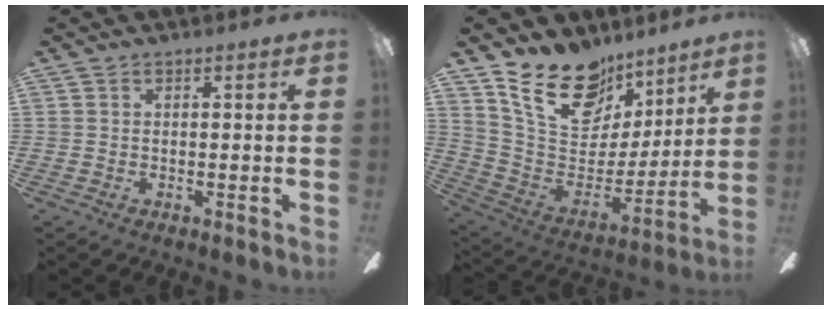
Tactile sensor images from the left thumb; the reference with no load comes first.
{"total": 21.8, "force": [14.1, 12.6, 10.7], "torque": [-0.190, -0.076, 0.260]}